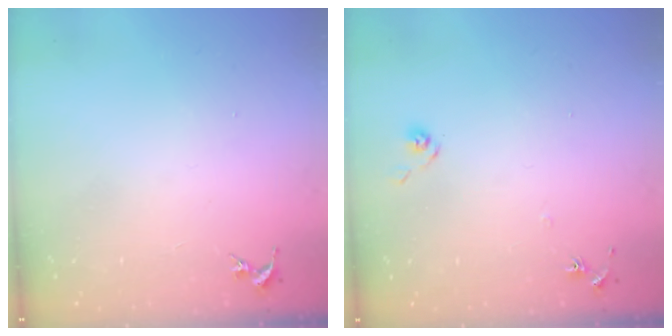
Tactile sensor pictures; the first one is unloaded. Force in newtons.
{"total": 5.4, "press": 5.4, "slide": 0.5}